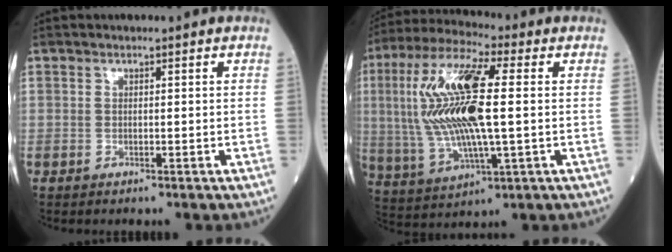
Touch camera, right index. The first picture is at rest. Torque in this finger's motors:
{"motor_torque": [2.14, 0.00, 0.61, 0.21]}